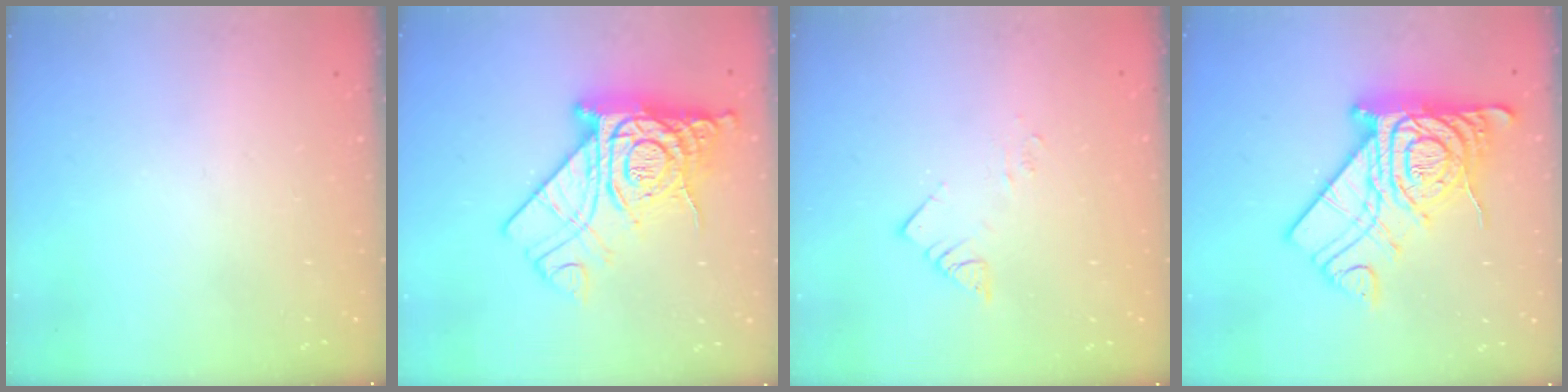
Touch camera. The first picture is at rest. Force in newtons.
{"total": 23.5, "press": 23.4, "slide": 1.9}
{"total": 3.3, "press": 3.3, "slide": 0.1}
{"total": 23.2, "press": 23.1, "slide": 2.3}